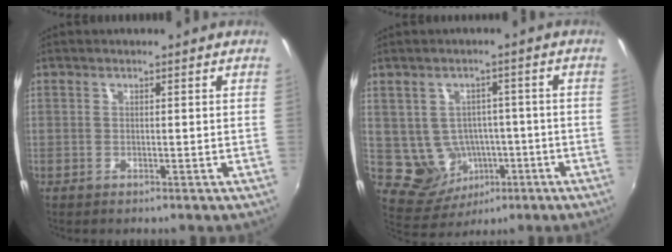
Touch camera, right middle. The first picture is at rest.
{"total": 9.9, "force": [-1.9, 9.0, 3.7], "torque": [-0.089, 0.006, 0.003]}